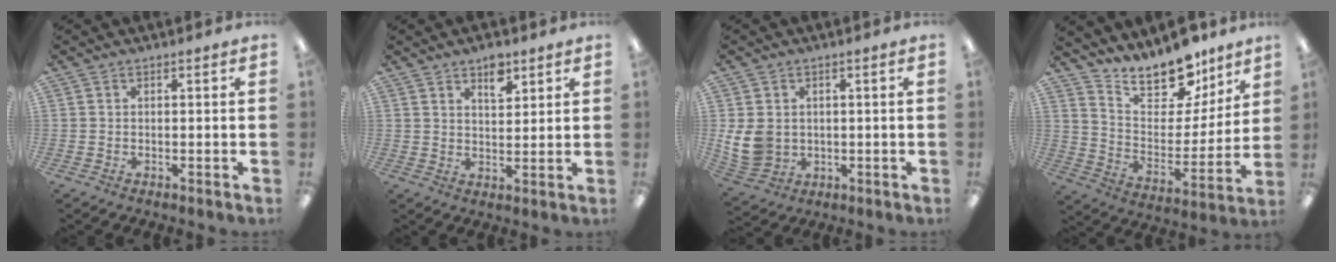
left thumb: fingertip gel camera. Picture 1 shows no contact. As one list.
[{"total": 6.0, "force": [4.1, 3.0, 3.2], "torque": [-0.032, -0.021, 0.067]}, {"total": 7.8, "force": [0.5, 6.7, 4.1], "torque": [-0.096, 0.011, 0.015]}, {"total": 16.6, "force": [14.1, 6.7, 5.7], "torque": [-0.095, -0.113, 0.251]}]